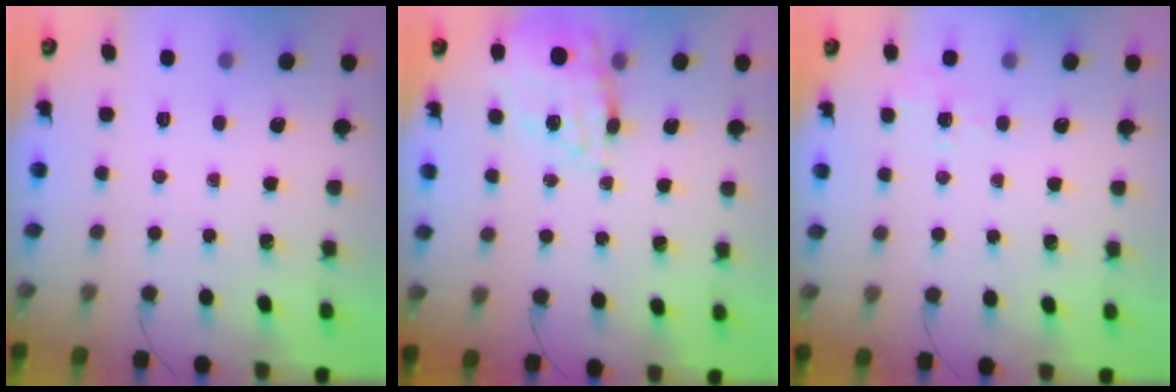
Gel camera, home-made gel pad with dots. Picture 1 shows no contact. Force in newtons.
{"total": 12.4, "press": 11.8, "slide": 3.9}
{"total": 1.9, "press": 1.1, "slide": 1.6}